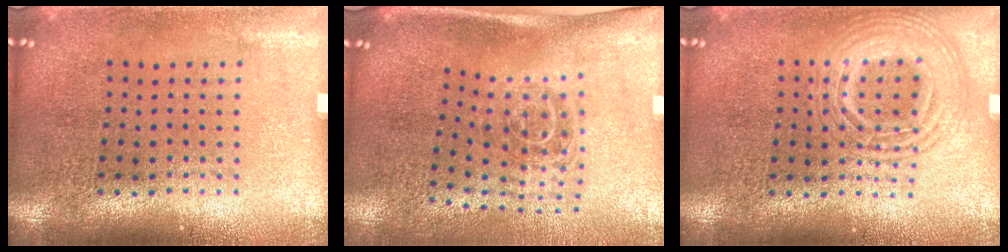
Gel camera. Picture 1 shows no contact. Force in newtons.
{"total": 1.8, "press": 1.2, "slide": 1.4}
{"total": 2.8, "press": 2.8, "slide": 0.4}